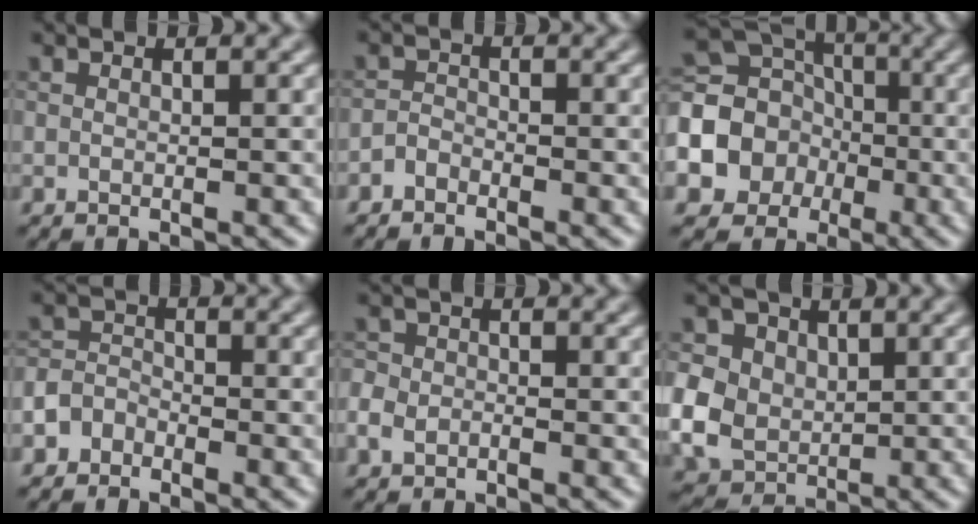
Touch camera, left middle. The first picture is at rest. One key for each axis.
{"total": 1.2, "fx": -1.0, "fy": 0.6, "fz": 0.3, "tx": -0.002, "ty": 0.005, "tz": -0.023}
{"total": 13.9, "fx": -3.5, "fy": 12.7, "fz": 4.2, "tx": -0.116, "ty": -0.005, "tz": -0.083}
{"total": 2.0, "fx": -1.3, "fy": 1.4, "fz": 0.5, "tx": 0.008, "ty": 0.007, "tz": -0.032}
{"total": 1.9, "fx": -1.0, "fy": 1.4, "fz": 0.8, "tx": -0.013, "ty": 0.002, "tz": -0.025}
{"total": 7.6, "fx": 1.1, "fy": 6.6, "fz": 3.8, "tx": -0.088, "ty": 0.024, "tz": 0.005}